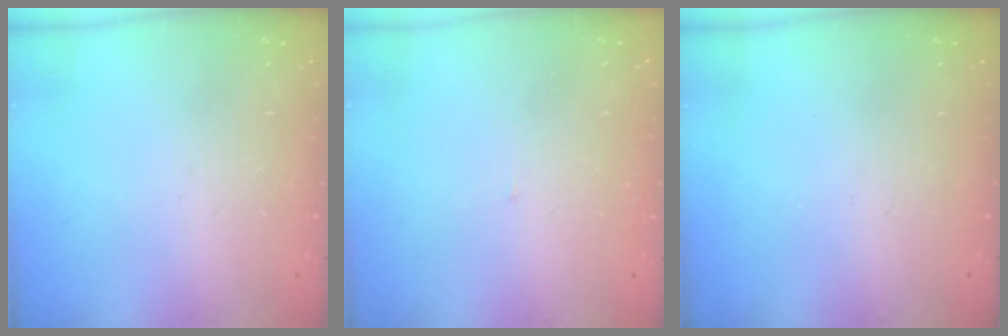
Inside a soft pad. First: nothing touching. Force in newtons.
{"total": 2.0, "press": 2.0, "slide": 0.1}
{"total": 0.0}